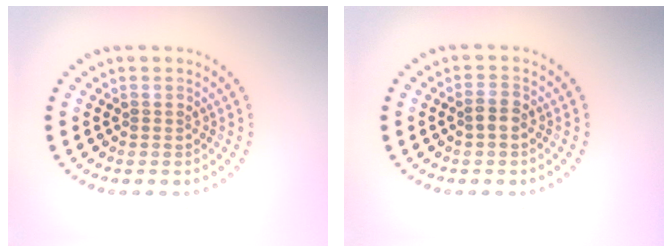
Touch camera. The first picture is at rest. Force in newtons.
{"total": 1.4, "press": 1.3, "slide": 0.4}